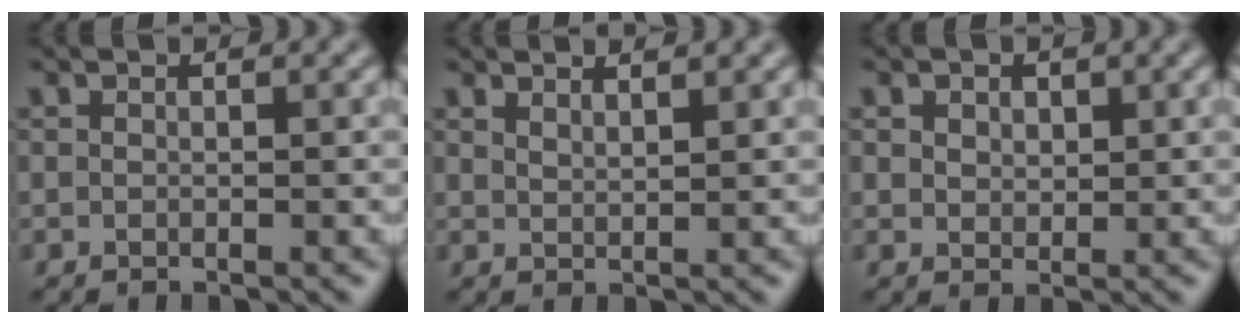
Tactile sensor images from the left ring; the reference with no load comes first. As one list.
[{"total": 1.7, "force": [1.5, 0.4, 0.7], "torque": [-0.001, 0.004, 0.016]}, {"total": 2.3, "force": [1.2, 1.7, 1.1], "torque": [-0.024, 0.002, 0.018]}]